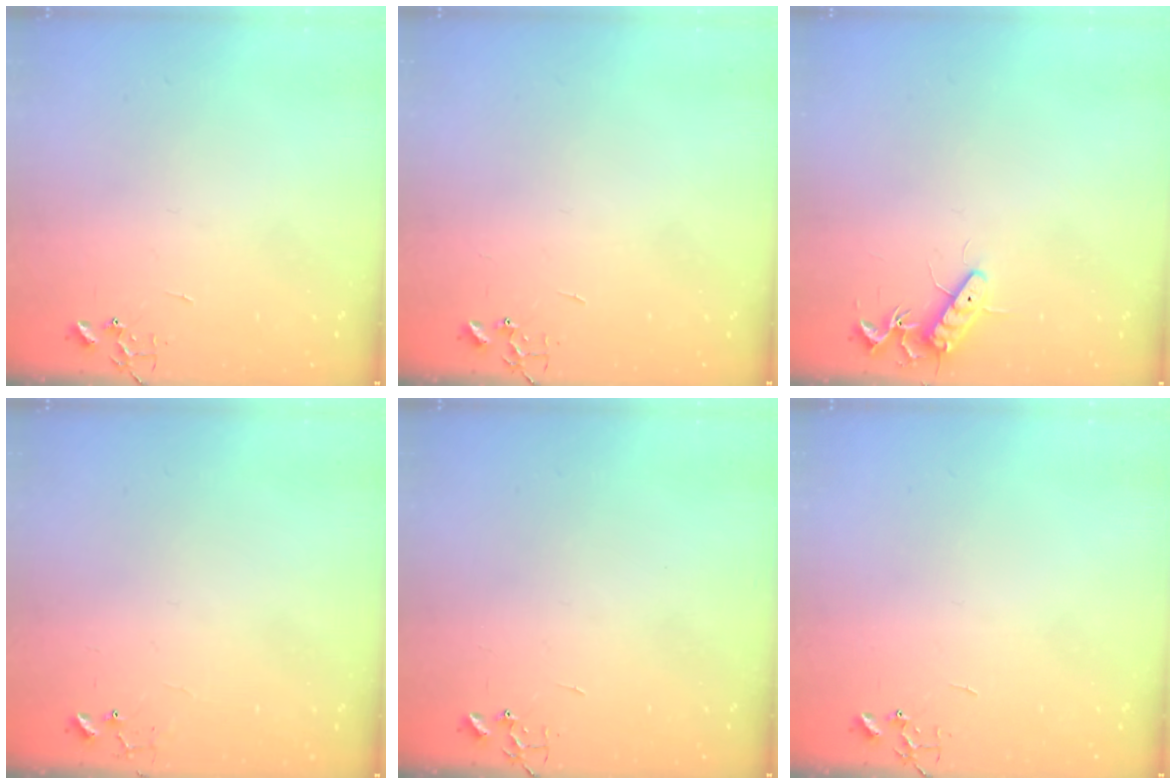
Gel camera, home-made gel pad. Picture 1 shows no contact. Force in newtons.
{"total": 0.0}
{"total": 11.5, "press": 11.5, "slide": 1.0}
{"total": 6.1, "press": 6.0, "slide": 0.4}
{"total": 0.0}
{"total": 0.0}